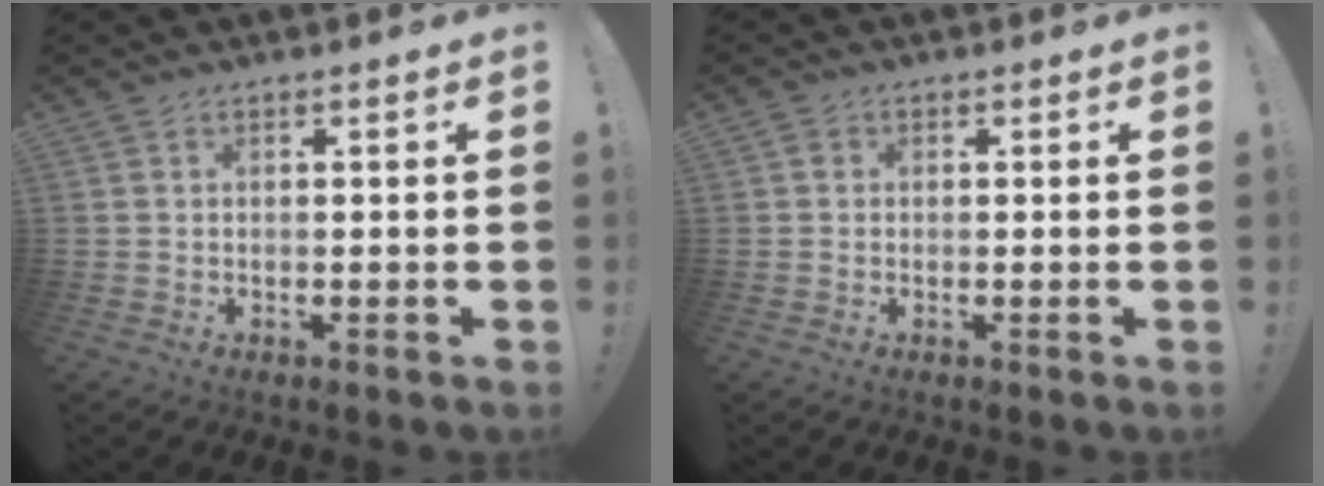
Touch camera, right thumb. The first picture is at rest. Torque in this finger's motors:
{"motor_torque": [0.05, 0.01, 0.07, -0.12, 0.00]}